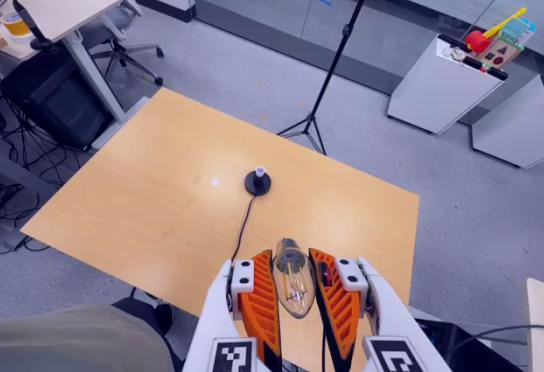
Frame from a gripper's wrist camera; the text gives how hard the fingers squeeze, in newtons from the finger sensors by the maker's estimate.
{"total": 20.2, "left": 22.5, "right": 17.8}